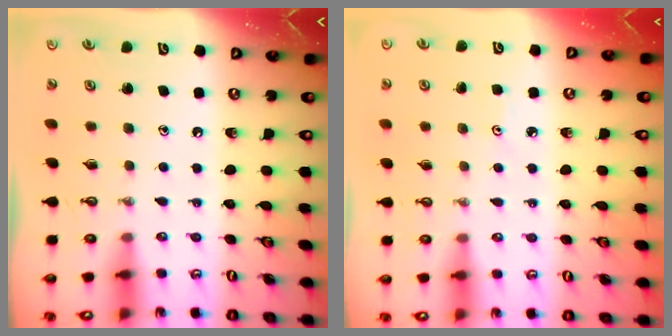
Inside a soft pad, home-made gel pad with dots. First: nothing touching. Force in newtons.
{"total": 2.8, "press": 2.8, "slide": 0.4}